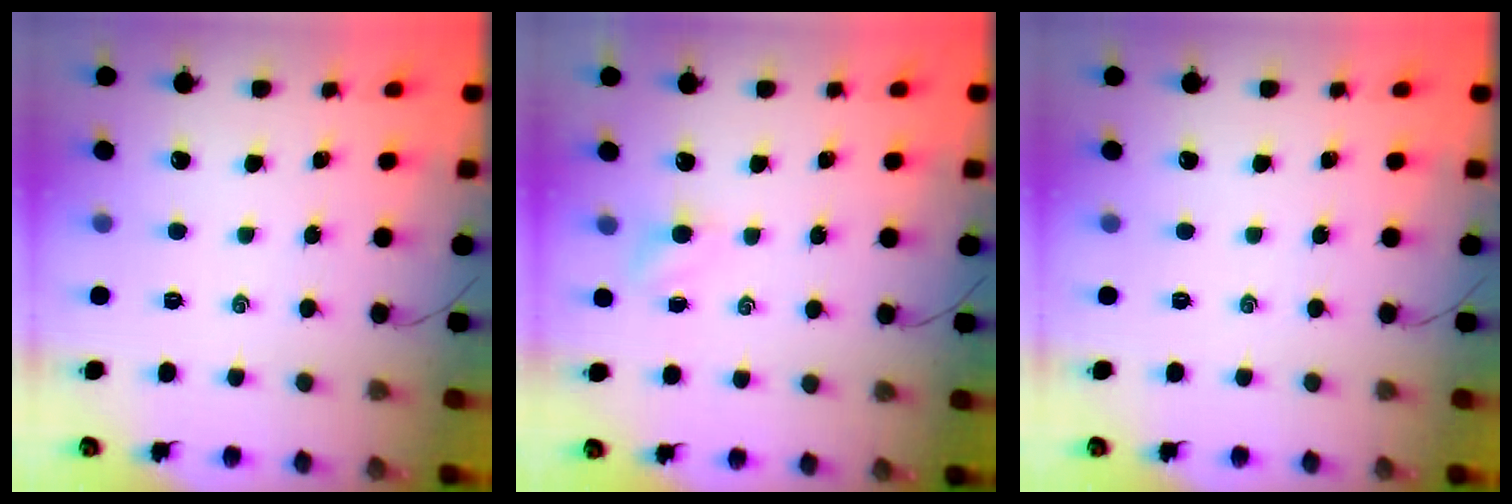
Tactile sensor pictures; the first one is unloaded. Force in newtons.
{"total": 3.2, "press": 3.0, "slide": 1.2}
{"total": 0.0}